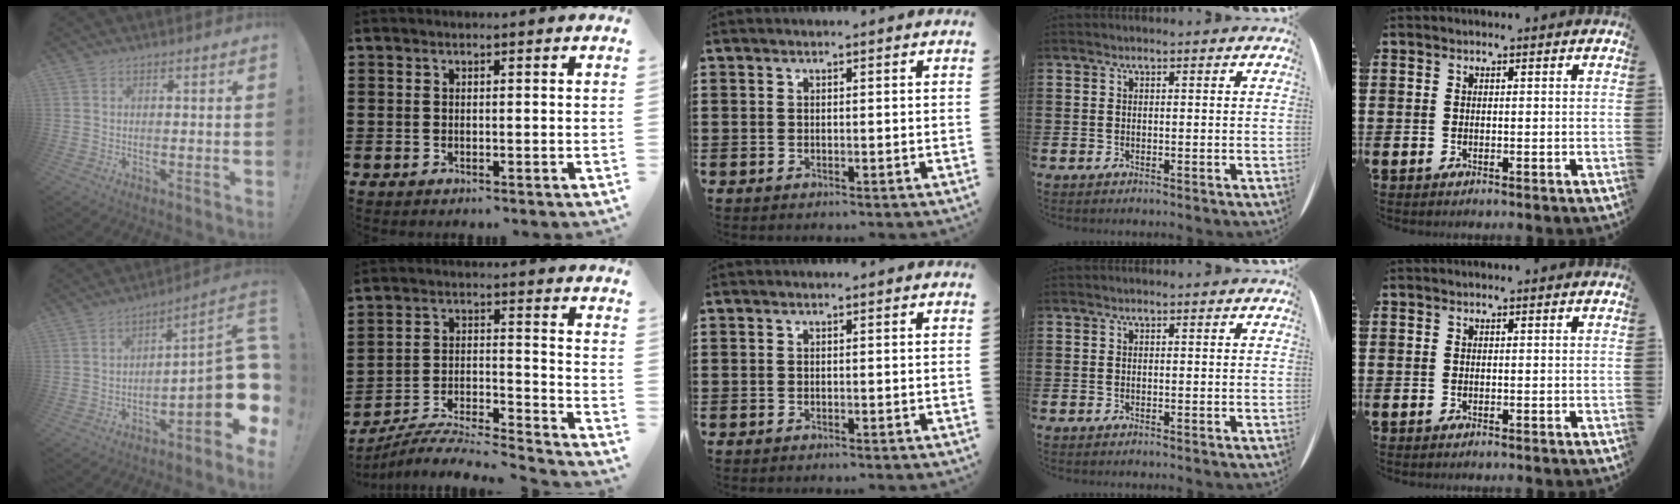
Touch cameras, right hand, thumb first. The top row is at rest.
{"thumb": {"total": 17.7, "force": [-3.2, 4.8, 16.7], "torque": [-0.219, 0.011, -0.045]}, "index": {"total": 6.2, "force": [-5.9, 0.5, 1.9], "torque": [-0.039, -0.007, -0.120]}}